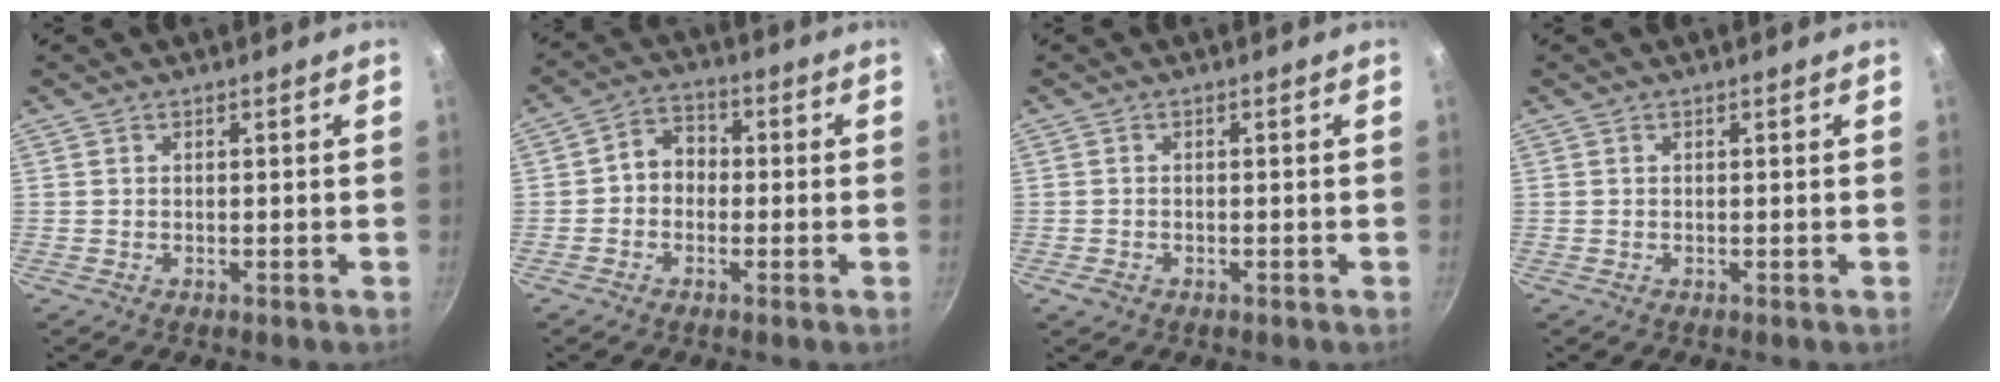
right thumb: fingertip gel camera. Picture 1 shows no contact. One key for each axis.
{"total": 5.4, "fx": -0.6, "fy": 4.5, "fz": 3.0, "tx": -0.023, "ty": 0.019, "tz": -0.025}
{"total": 1.5, "fx": -0.8, "fy": 1.1, "fz": 0.6, "tx": -0.014, "ty": 0.004, "tz": -0.012}
{"total": 0.0}